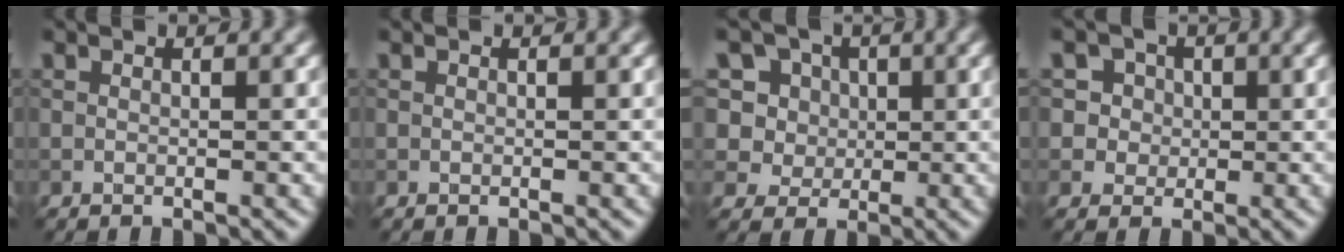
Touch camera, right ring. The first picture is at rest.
{"total": 0.0}
{"total": 11.6, "force": [5.8, 8.6, 5.2], "torque": [-0.116, 0.028, 0.074]}
{"total": 5.0, "force": [2.0, 4.3, 1.8], "torque": [-0.011, 0.020, 0.012]}